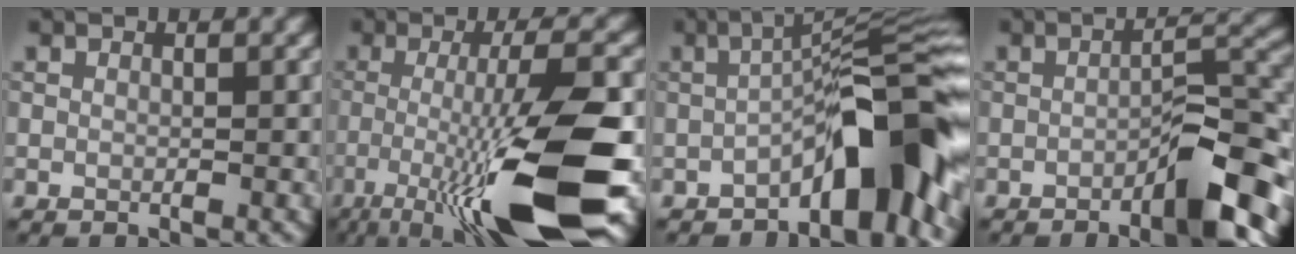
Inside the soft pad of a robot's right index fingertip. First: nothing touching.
{"total": 11.8, "force": [-4.4, 2.1, 10.8], "torque": [-0.173, 0.000, -0.082]}
{"total": 9.1, "force": [-4.0, 2.5, 7.8], "torque": [-0.086, 0.024, -0.074]}
{"total": 7.7, "force": [-3.9, 2.0, 6.3], "torque": [-0.079, 0.019, -0.060]}